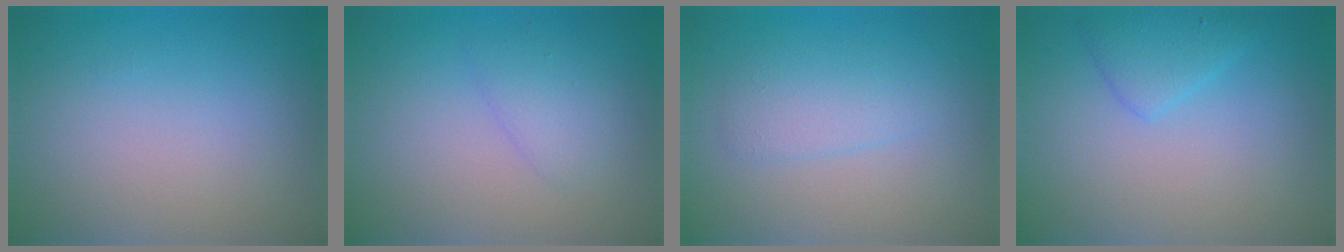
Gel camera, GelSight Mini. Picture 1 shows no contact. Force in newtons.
{"total": 1.6, "press": 1.6, "slide": 0.1}
{"total": 2.1, "press": 2.1, "slide": 0.2}
{"total": 2.2, "press": 2.2, "slide": 0.1}